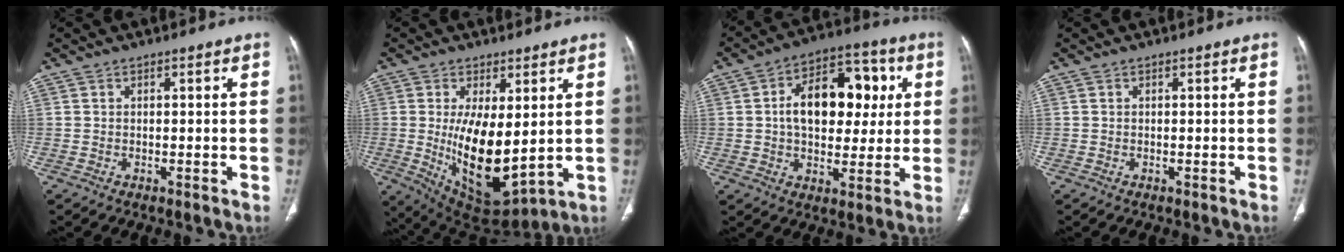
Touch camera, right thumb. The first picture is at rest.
{"total": 14.6, "force": [0.8, 6.4, 13.2], "torque": [-0.214, -0.035, 0.037]}
{"total": 17.0, "force": [2.7, 10.8, 12.9], "torque": [-0.155, 0.020, 0.037]}
{"total": 0.0}